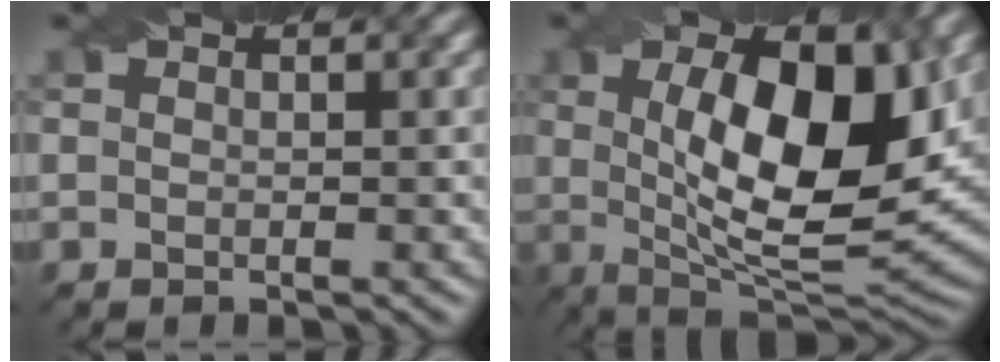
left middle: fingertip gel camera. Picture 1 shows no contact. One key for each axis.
{"total": 12.9, "fx": 1.8, "fy": 5.2, "fz": 11.6, "tx": -0.176, "ty": -0.001, "tz": 0.030}